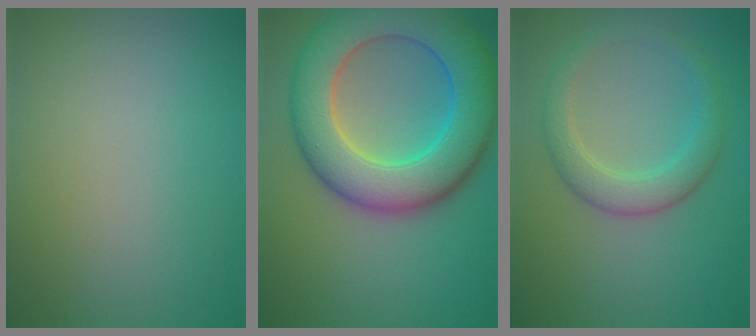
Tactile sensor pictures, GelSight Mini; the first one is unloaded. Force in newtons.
{"total": 10.9, "press": 10.9, "slide": 0.3}
{"total": 3.3, "press": 3.3, "slide": 0.1}